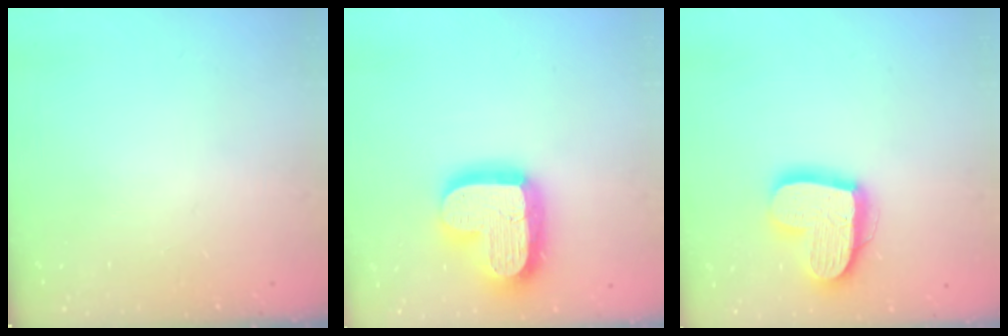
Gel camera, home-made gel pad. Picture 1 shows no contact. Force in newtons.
{"total": 20.7, "press": 20.7, "slide": 1.7}
{"total": 18.1, "press": 18.0, "slide": 1.8}